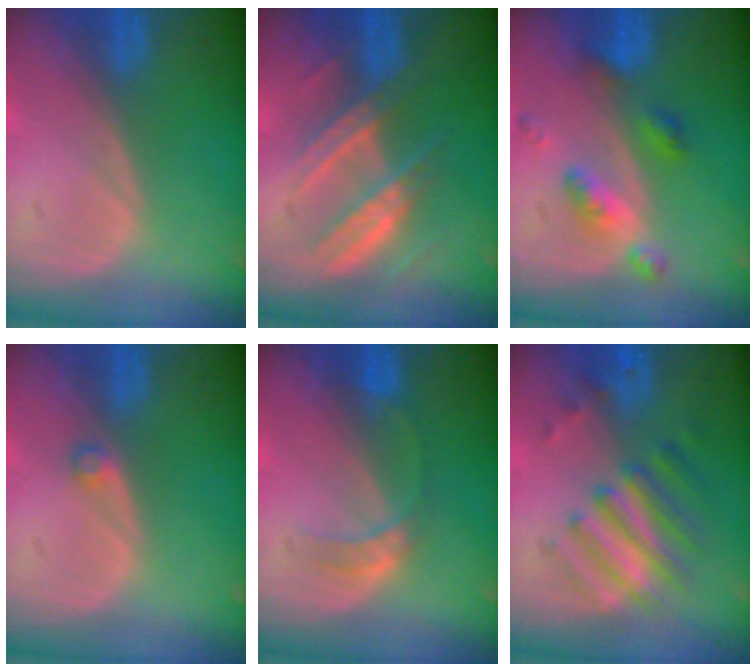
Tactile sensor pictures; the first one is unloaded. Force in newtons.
{"total": 7.2, "press": 7.1, "slide": 1.4}
{"total": 5.8, "press": 5.0, "slide": 2.8}
{"total": 1.2, "press": 1.2, "slide": 0.2}
{"total": 3.0, "press": 3.0, "slide": 0.3}
{"total": 7.8, "press": 6.9, "slide": 3.6}